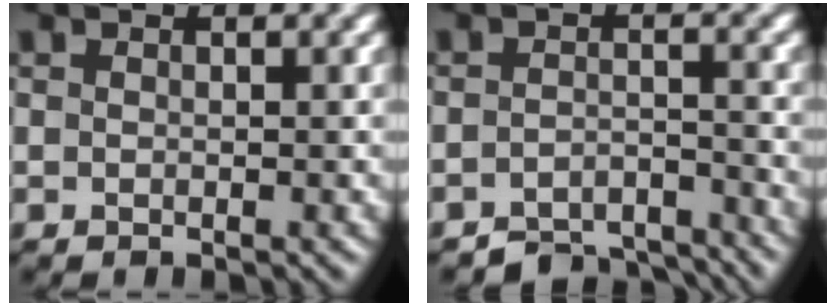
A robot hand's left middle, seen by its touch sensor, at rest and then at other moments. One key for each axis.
{"total": 4.7, "fx": -4.4, "fy": 1.2, "fz": 1.2, "tx": -0.017, "ty": -0.007, "tz": -0.069}